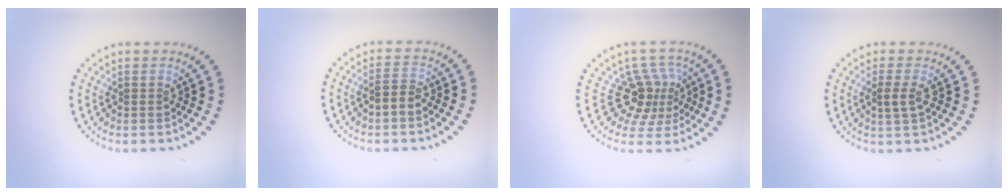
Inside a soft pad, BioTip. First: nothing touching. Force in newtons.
{"total": 1.8, "press": 1.7, "slide": 0.6}
{"total": 3.7, "press": 2.6, "slide": 2.7}
{"total": 1.9, "press": 1.8, "slide": 0.6}